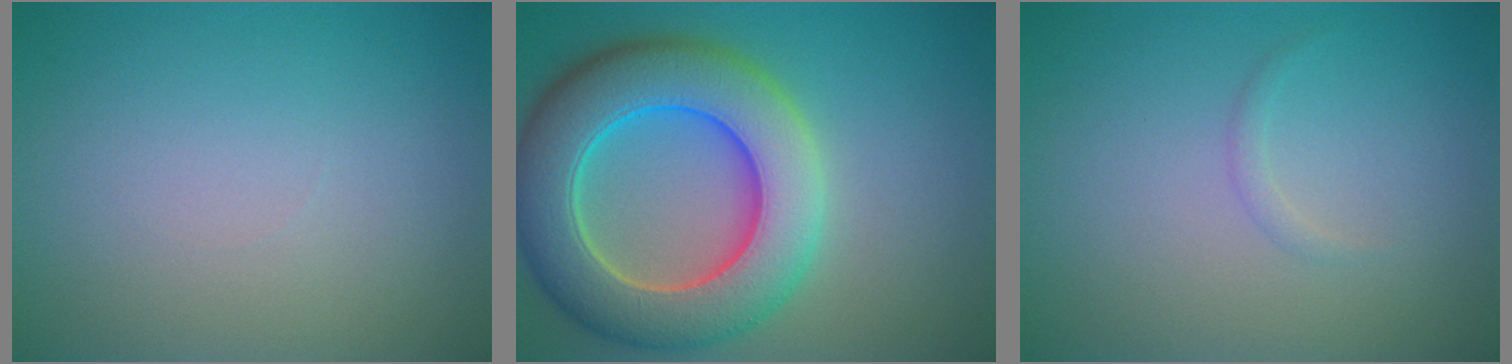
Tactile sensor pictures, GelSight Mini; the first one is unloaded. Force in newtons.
{"total": 10.8, "press": 10.8, "slide": 0.8}
{"total": 0.7, "press": 0.7, "slide": 0.0}